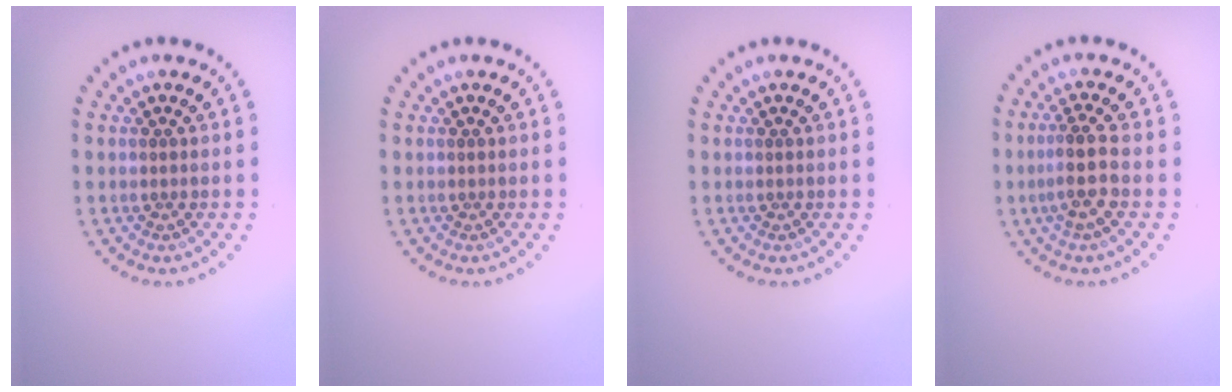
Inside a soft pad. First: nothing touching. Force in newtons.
{"total": 0.0}
{"total": 0.0}
{"total": 2.8, "press": 2.3, "slide": 1.6}